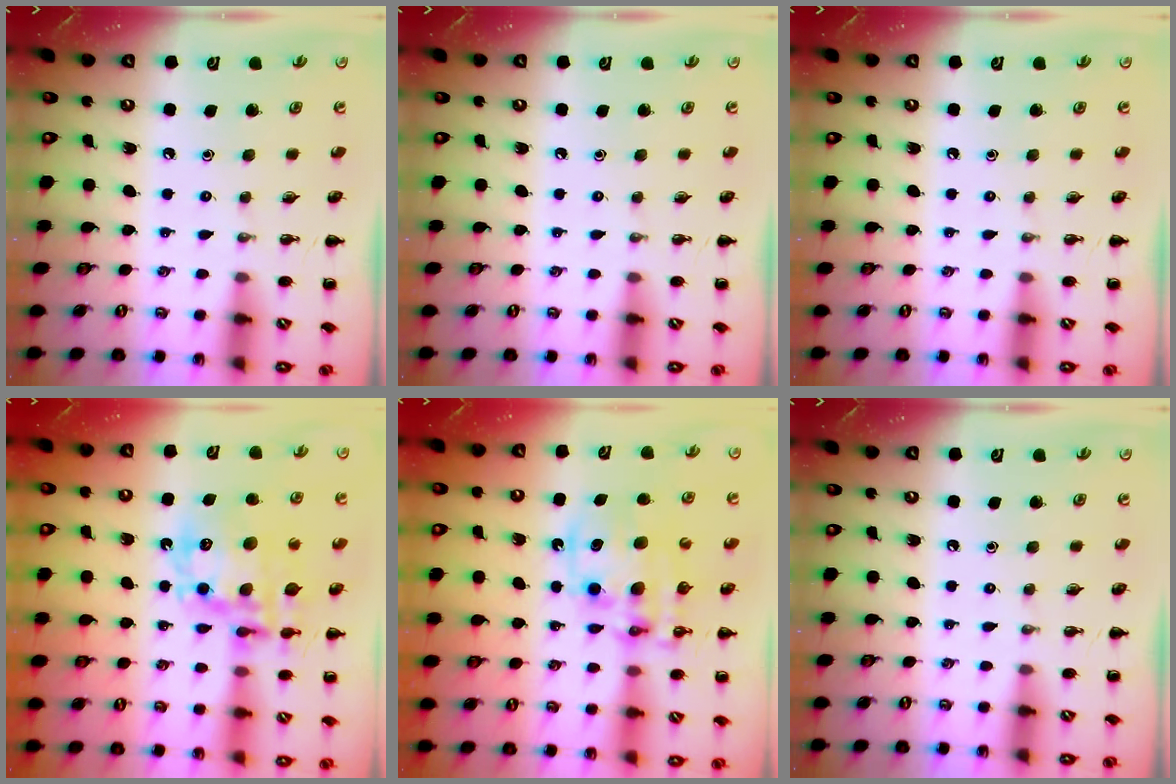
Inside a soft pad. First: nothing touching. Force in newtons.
{"total": 0.0}
{"total": 0.0}
{"total": 16.6, "press": 16.2, "slide": 3.6}
{"total": 13.1, "press": 12.8, "slide": 2.8}
{"total": 0.0}